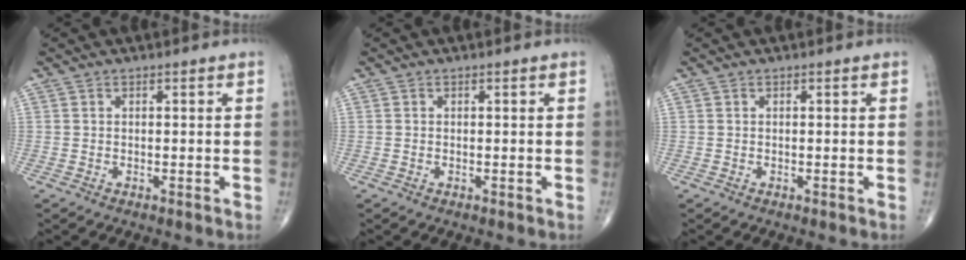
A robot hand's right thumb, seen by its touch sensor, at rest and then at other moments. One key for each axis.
{"total": 0.0}
{"total": 0.0}